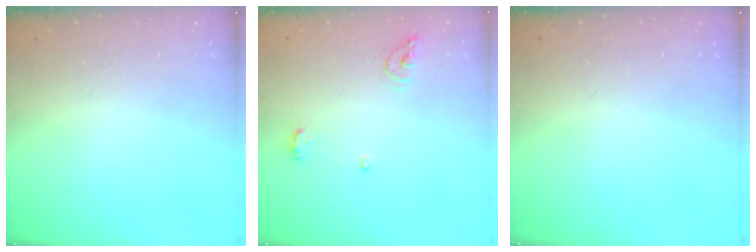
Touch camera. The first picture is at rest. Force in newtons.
{"total": 10.0, "press": 7.3, "slide": 6.9}
{"total": 0.0}